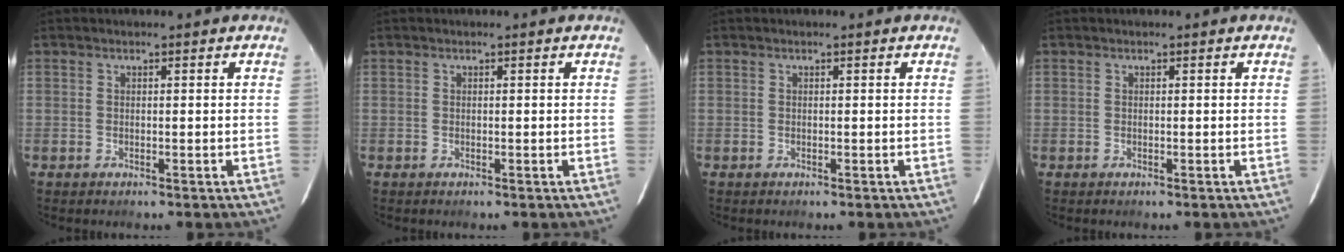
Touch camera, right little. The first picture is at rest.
{"total": 0.0}
{"total": 0.0}
{"total": 0.0}